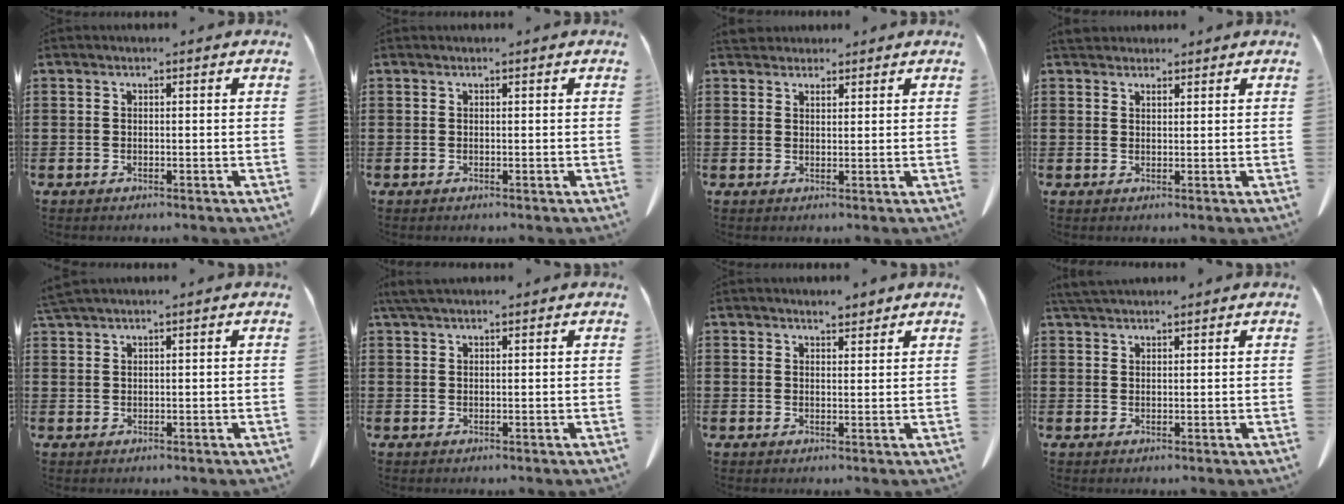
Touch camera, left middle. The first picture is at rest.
{"total": 0.0}
{"total": 2.6, "force": [2.4, 1.0, 0.3], "torque": [-0.005, -0.003, 0.045]}
{"total": 2.1, "force": [1.9, 0.8, 0.3], "torque": [-0.002, 0.000, 0.035]}
{"total": 1.8, "force": [1.6, -0.1, 0.8], "torque": [-0.018, -0.001, 0.031]}
{"total": 2.6, "force": [2.0, 0.5, 1.6], "torque": [-0.036, 0.005, 0.038]}
{"total": 2.6, "force": [2.5, 0.6, 0.6], "torque": [-0.009, -0.004, 0.044]}
{"total": 2.4, "force": [2.3, 0.4, 0.8], "torque": [-0.021, 0.000, 0.044]}